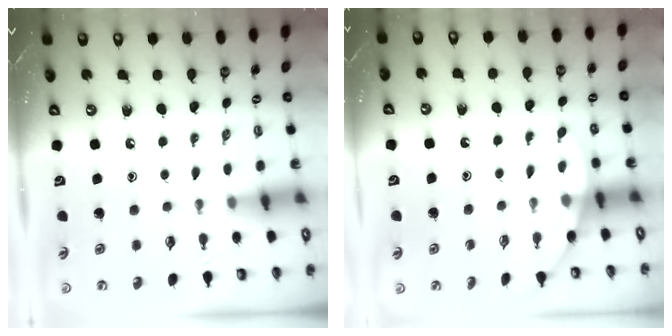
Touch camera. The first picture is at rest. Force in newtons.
{"total": 2.6, "press": 2.6, "slide": 0.2}